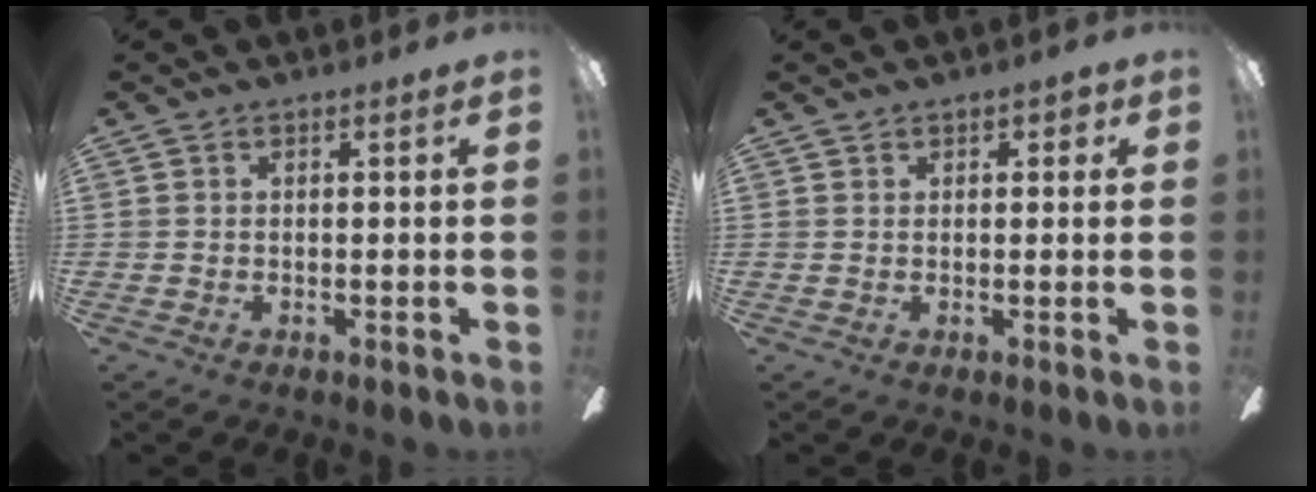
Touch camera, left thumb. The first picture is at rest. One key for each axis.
{"total": 1.6, "fx": 1.1, "fy": 1.0, "fz": 0.5, "tx": -0.001, "ty": 0.001, "tz": 0.018}